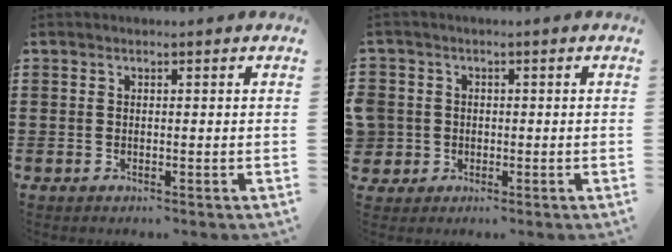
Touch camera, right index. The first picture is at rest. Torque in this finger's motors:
{"motor_torque": [2.14, 0.00, 0.97, 0.21]}